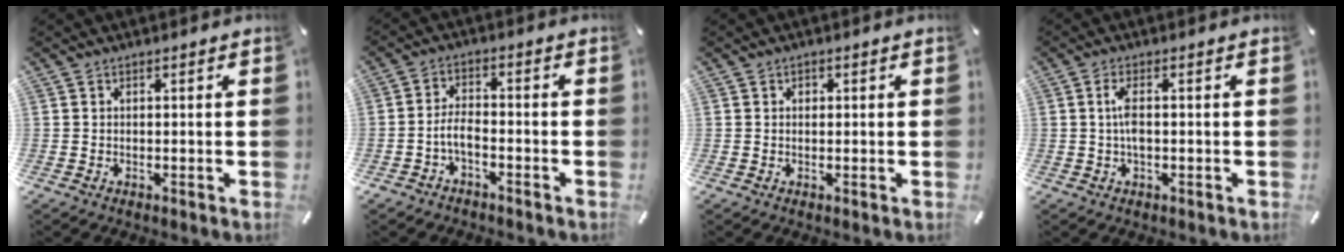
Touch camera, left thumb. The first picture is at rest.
{"total": 4.6, "force": [-2.5, 2.2, 3.1], "torque": [-0.065, 0.013, -0.050]}
{"total": 0.9, "force": [0.1, 0.8, 0.3], "torque": [0.003, 0.002, -0.001]}
{"total": 3.8, "force": [-0.1, 1.2, 3.6], "torque": [-0.073, -0.001, -0.006]}